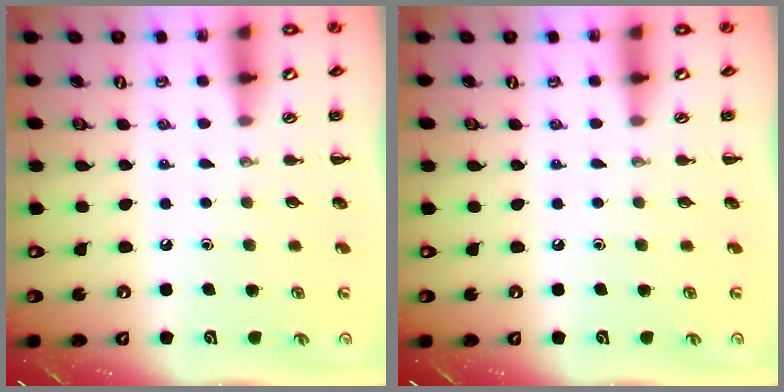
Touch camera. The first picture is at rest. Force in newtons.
{"total": 0.0}